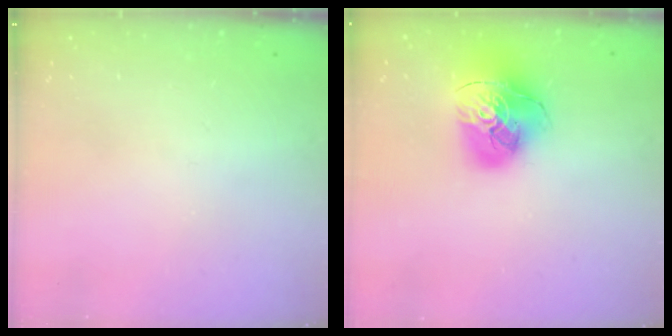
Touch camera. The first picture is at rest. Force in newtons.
{"total": 18.6, "press": 18.5, "slide": 2.0}